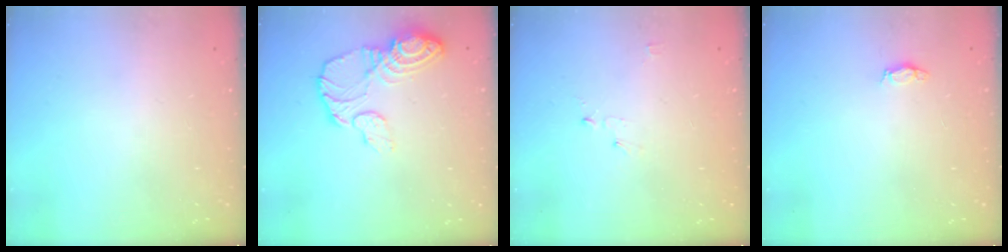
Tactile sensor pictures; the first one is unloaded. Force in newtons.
{"total": 12.0, "press": 11.9, "slide": 1.1}
{"total": 2.5, "press": 2.5, "slide": 0.3}
{"total": 2.8, "press": 2.8, "slide": 0.4}